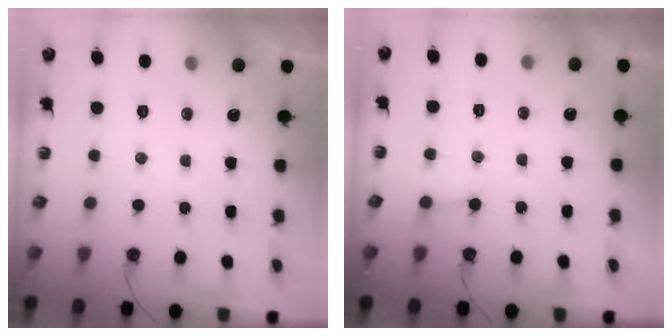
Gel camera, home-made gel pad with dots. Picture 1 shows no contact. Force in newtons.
{"total": 5.3, "press": 5.2, "slide": 0.5}